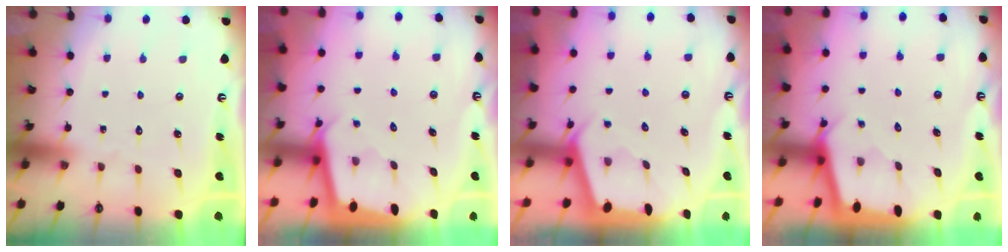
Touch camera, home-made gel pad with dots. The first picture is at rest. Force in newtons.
{"total": 2.0, "press": 2.0, "slide": 0.1}
{"total": 2.1, "press": 2.0, "slide": 0.3}
{"total": 2.2, "press": 2.2, "slide": 0.1}